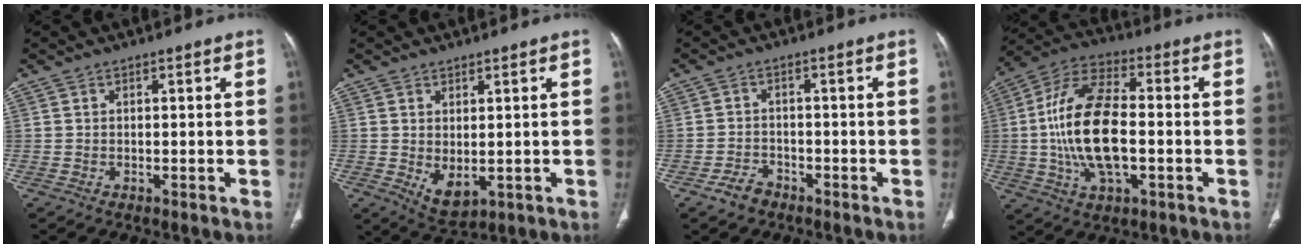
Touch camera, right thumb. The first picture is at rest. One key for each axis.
{"total": 5.1, "fx": -0.5, "fy": 2.7, "fz": 4.2, "tx": -0.065, "ty": -0.010, "tz": 0.011}
{"total": 3.5, "fx": -2.5, "fy": 2.2, "fz": 1.1, "tx": -0.019, "ty": 0.020, "tz": -0.040}
{"total": 18.1, "fx": -1.7, "fy": 8.8, "fz": 15.7, "tx": -0.306, "ty": 0.022, "tz": -0.032}